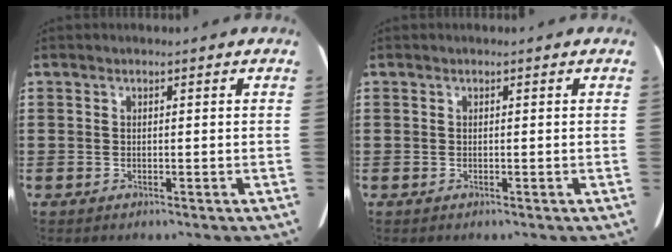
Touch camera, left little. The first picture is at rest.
{"total": 0.0}